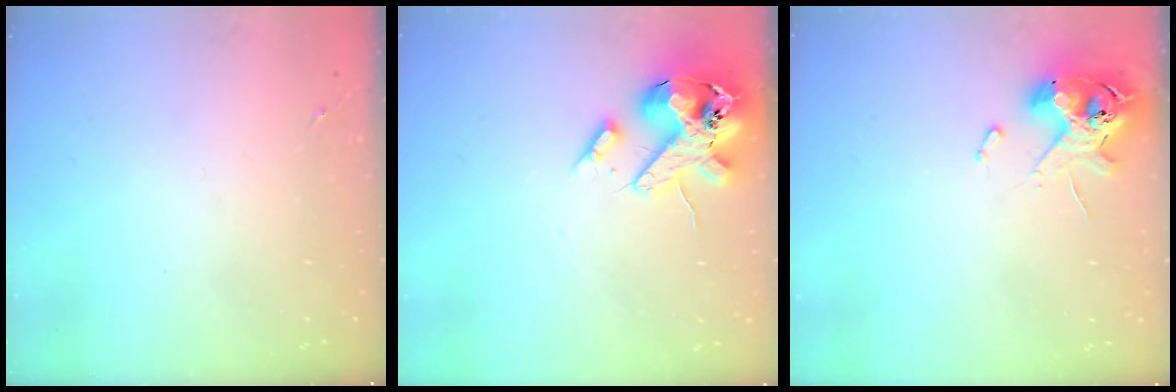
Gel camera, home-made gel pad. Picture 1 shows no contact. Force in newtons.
{"total": 17.7, "press": 17.4, "slide": 2.9}
{"total": 11.6, "press": 11.4, "slide": 2.0}